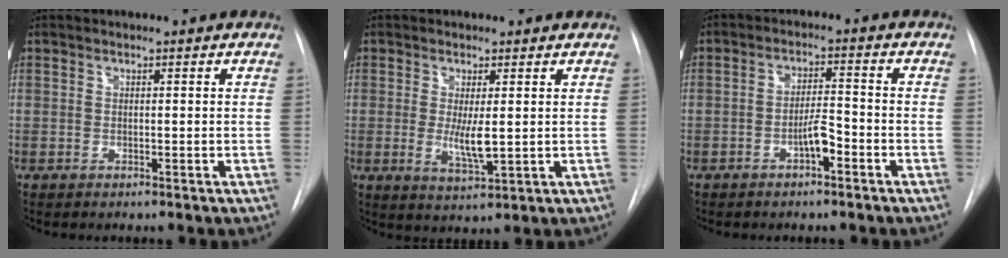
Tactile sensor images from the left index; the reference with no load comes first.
{"total": 4.4, "force": [0.2, 0.9, 4.3], "torque": [-0.080, -0.011, 0.009]}
{"total": 3.7, "force": [-2.0, 0.9, 3.0], "torque": [-0.053, 0.009, -0.034]}